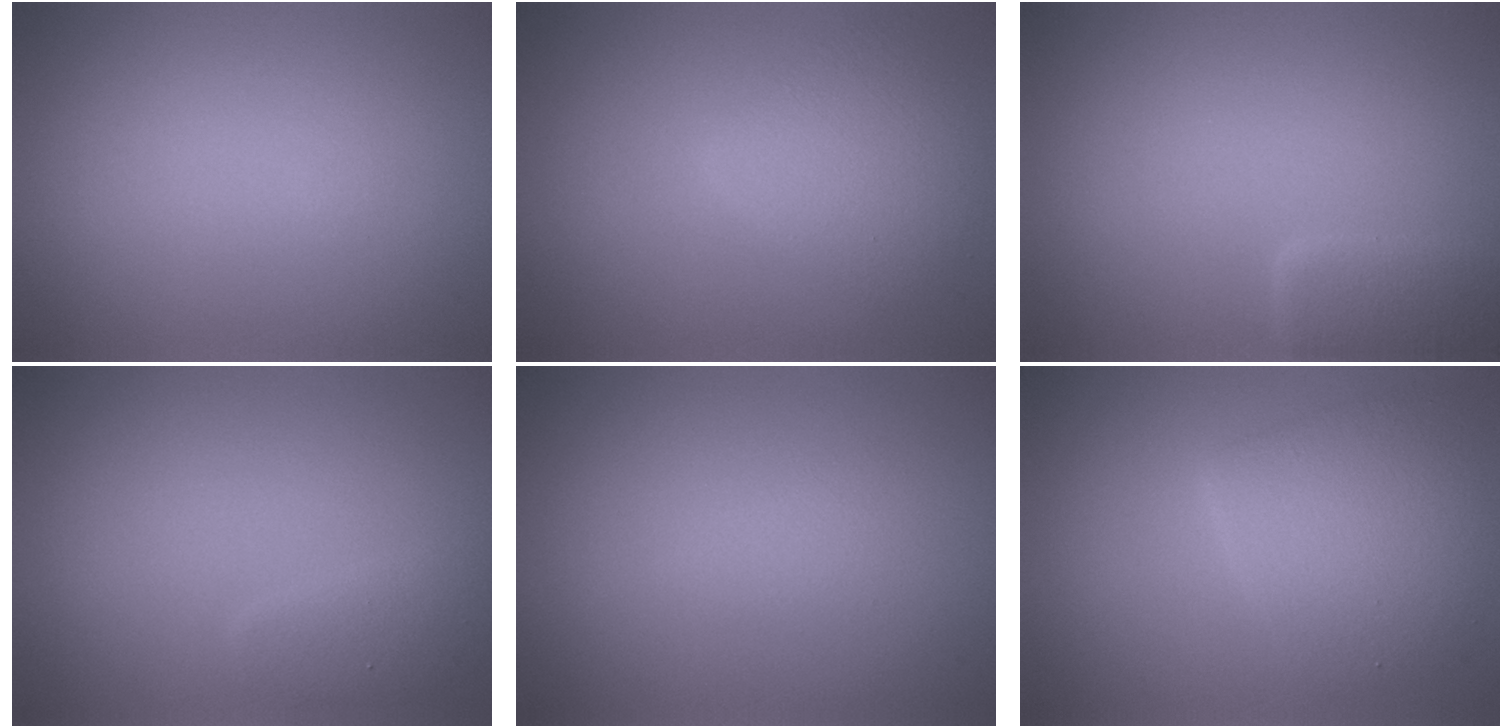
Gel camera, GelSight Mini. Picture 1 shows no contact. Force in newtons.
{"total": 3.7, "press": 3.7, "slide": 0.1}
{"total": 2.6, "press": 2.6, "slide": 0.2}
{"total": 1.8, "press": 1.8, "slide": 0.1}
{"total": 0.9, "press": 0.9, "slide": 0.1}
{"total": 4.7, "press": 4.7, "slide": 0.2}